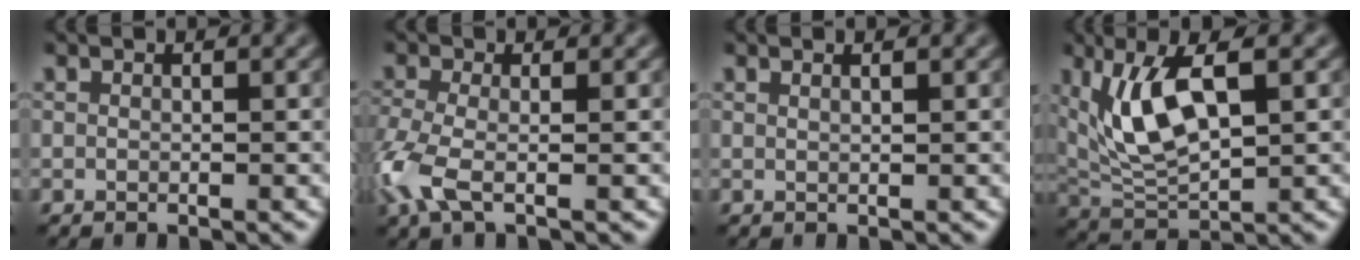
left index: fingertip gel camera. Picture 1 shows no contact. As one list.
[{"total": 4.6, "force": [-2.0, 1.7, 3.8], "torque": [-0.108, -0.010, -0.052]}, {"total": 0.9, "force": [0.6, 0.1, 0.6], "torque": [-0.005, 0.000, 0.003]}, {"total": 7.3, "force": [2.2, 2.7, 6.4], "torque": [-0.133, -0.001, 0.045]}]